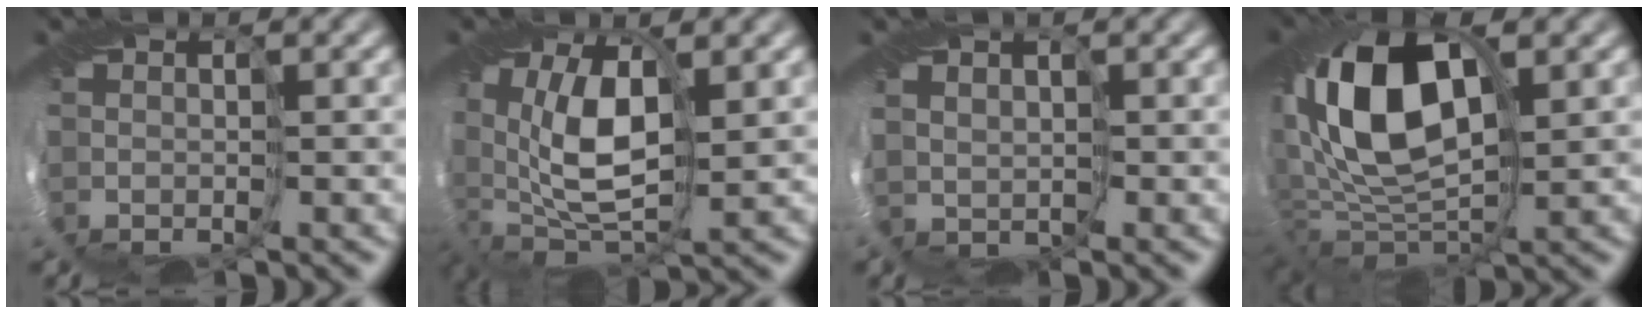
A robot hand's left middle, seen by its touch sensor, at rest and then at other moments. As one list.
[{"total": 9.9, "force": [0.9, 6.0, 7.8], "torque": [-0.178, -0.006, 0.021]}, {"total": 1.7, "force": [0.6, 1.4, 0.8], "torque": [-0.017, -0.001, 0.010]}, {"total": 13.0, "force": [1.2, 7.4, 10.5], "torque": [-0.211, 0.012, 0.016]}]